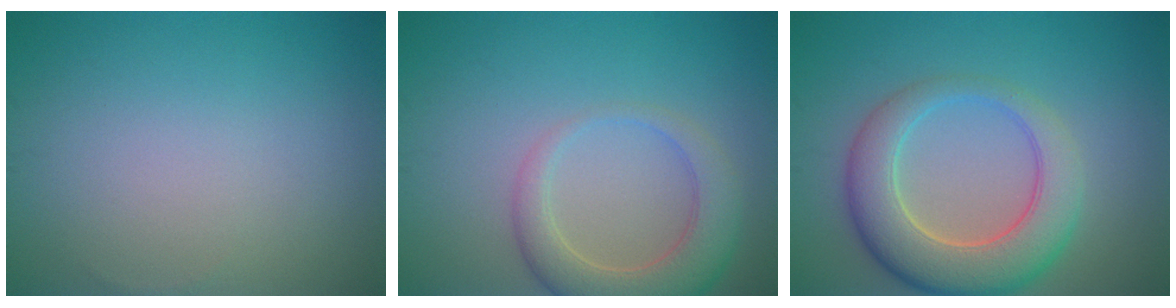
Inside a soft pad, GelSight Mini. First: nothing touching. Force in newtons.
{"total": 4.9, "press": 4.9, "slide": 0.5}
{"total": 7.4, "press": 7.3, "slide": 0.5}